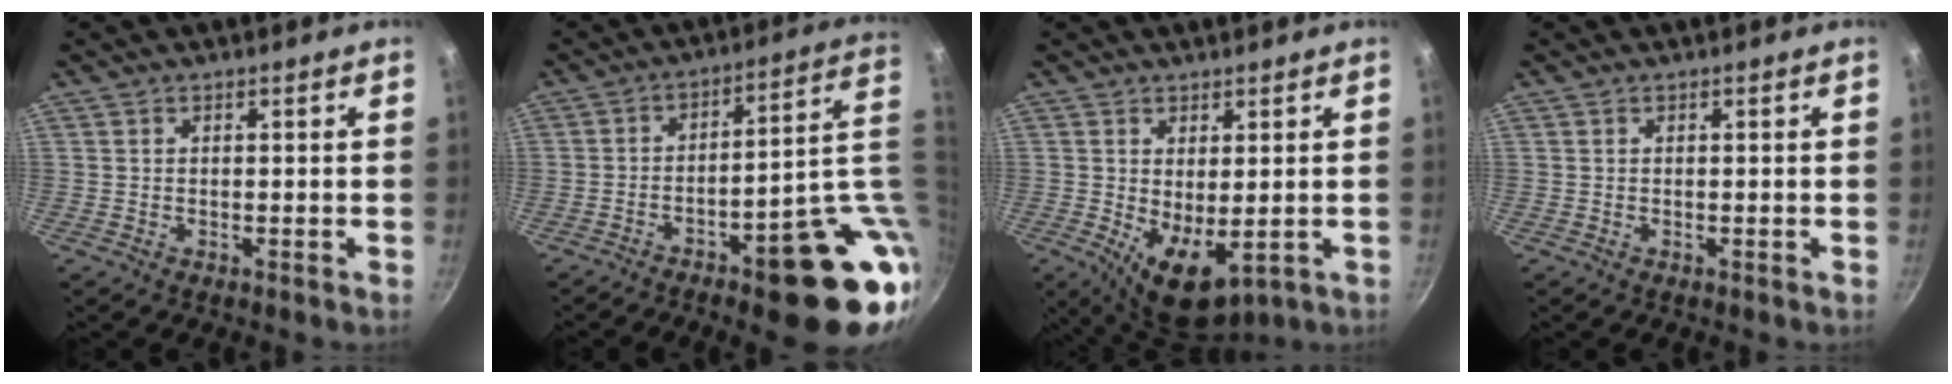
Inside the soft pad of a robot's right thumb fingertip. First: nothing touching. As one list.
[{"total": 21.0, "force": [-2.3, 7.2, 19.6], "torque": [-0.212, 0.008, -0.014]}, {"total": 8.2, "force": [-0.5, 4.1, 7.1], "torque": [-0.091, -0.019, 0.008]}, {"total": 0.0}]